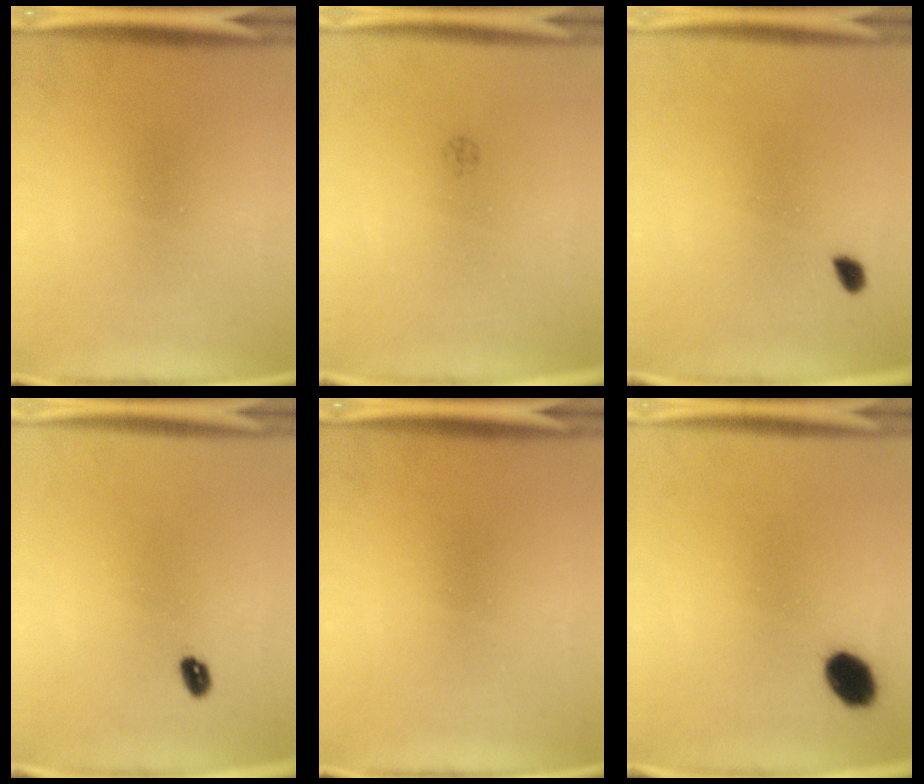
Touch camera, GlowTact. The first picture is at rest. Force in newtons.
{"total": 1.0}
{"total": 1.7}
{"total": 1.9}
{"total": 0.0}
{"total": 6.2}